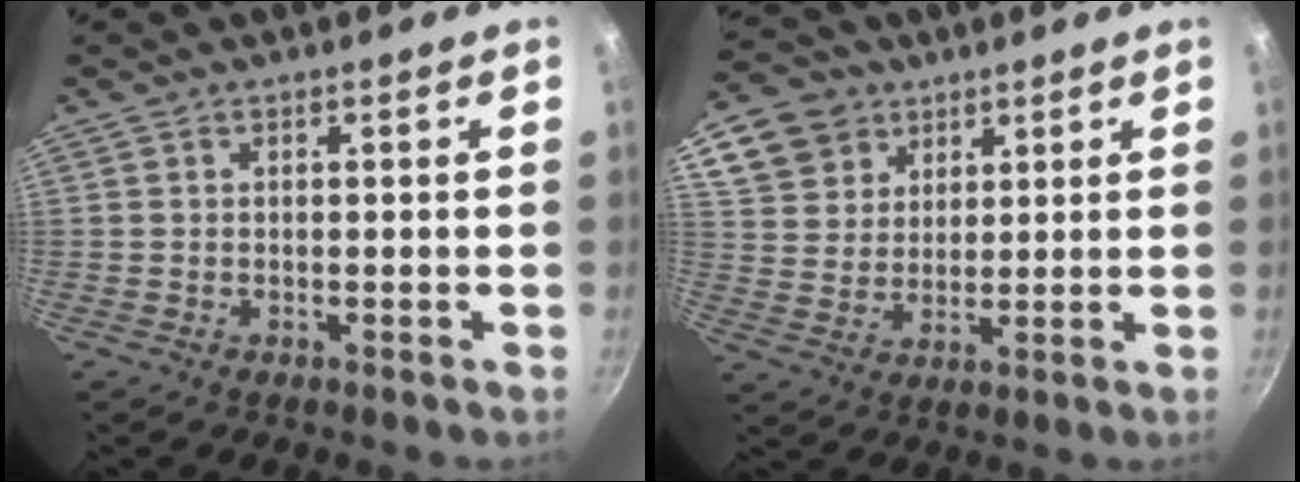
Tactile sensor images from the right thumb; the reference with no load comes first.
{"total": 11.3, "force": [6.1, 8.9, 3.4], "torque": [-0.043, -0.007, 0.111]}